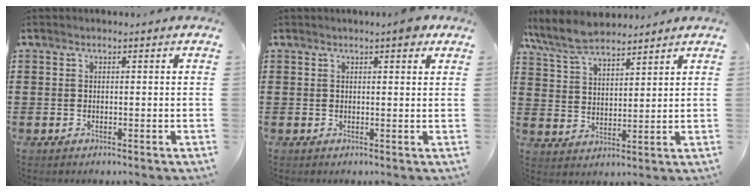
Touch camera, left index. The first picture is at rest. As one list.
[{"total": 2.6, "force": [1.8, 0.5, 1.8], "torque": [-0.022, 0.000, 0.029]}, {"total": 7.5, "force": [6.7, 1.8, 2.9], "torque": [-0.080, -0.011, 0.125]}]